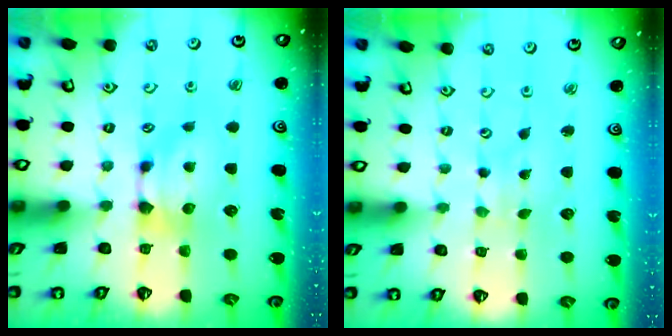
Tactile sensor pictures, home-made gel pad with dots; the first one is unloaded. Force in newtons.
{"total": 5.5, "press": 5.5, "slide": 0.3}